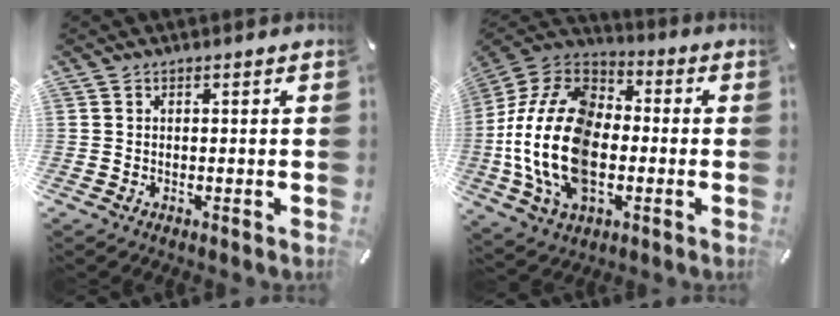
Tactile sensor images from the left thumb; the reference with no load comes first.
{"total": 22.7, "force": [-4.1, 15.2, 16.3], "torque": [-0.360, 0.021, -0.070]}